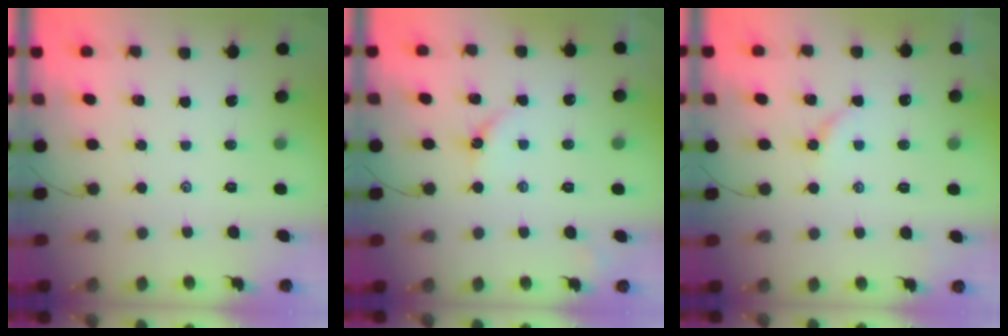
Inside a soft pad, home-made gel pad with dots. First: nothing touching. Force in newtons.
{"total": 4.0, "press": 4.0, "slide": 0.5}
{"total": 2.7, "press": 2.6, "slide": 0.5}